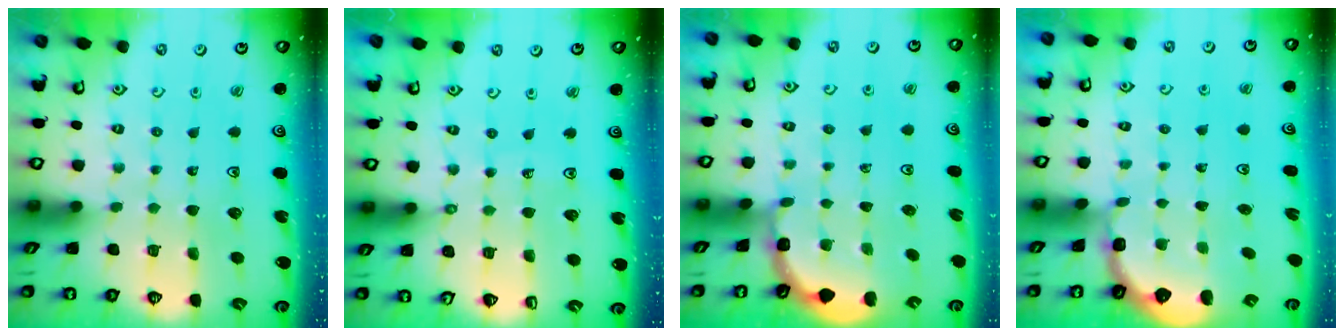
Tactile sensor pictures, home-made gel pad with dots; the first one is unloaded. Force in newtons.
{"total": 5.3, "press": 5.0, "slide": 1.6}
{"total": 1.7, "press": 1.7, "slide": 0.2}
{"total": 2.6, "press": 2.1, "slide": 1.6}